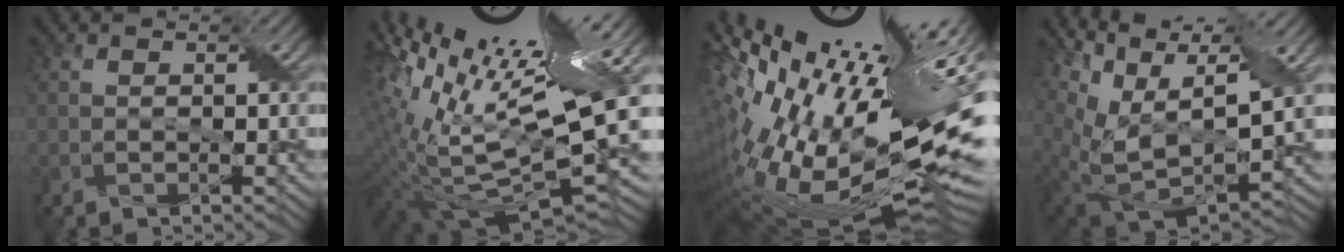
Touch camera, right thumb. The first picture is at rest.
{"total": 18.6, "force": [7.5, 6.0, 15.9], "torque": [-0.284, 0.023, 0.154]}
{"total": 20.4, "force": [3.8, 9.6, 17.5], "torque": [-0.317, 0.009, 0.094]}
{"total": 12.8, "force": [6.2, 6.6, 9.0], "torque": [-0.217, 0.017, 0.126]}